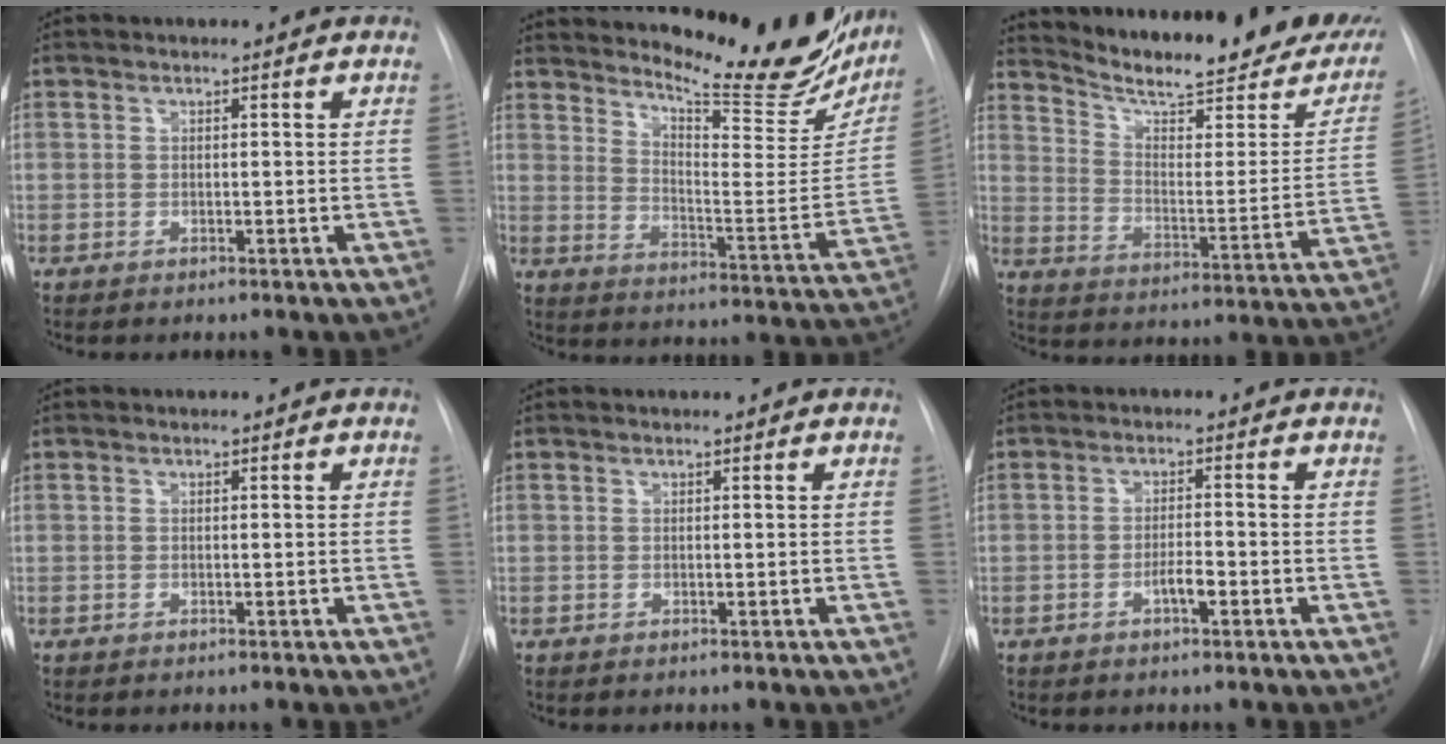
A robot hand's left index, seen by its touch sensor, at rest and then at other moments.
{"total": 24.5, "force": [21.1, 5.0, 11.5], "torque": [-0.170, -0.074, 0.272]}
{"total": 26.7, "force": [22.4, 4.6, 13.9], "torque": [-0.207, -0.063, 0.292]}
{"total": 0.0}
{"total": 0.0}
{"total": 2.7, "force": [-1.3, 0.7, 2.2], "torque": [-0.036, 0.001, -0.023]}